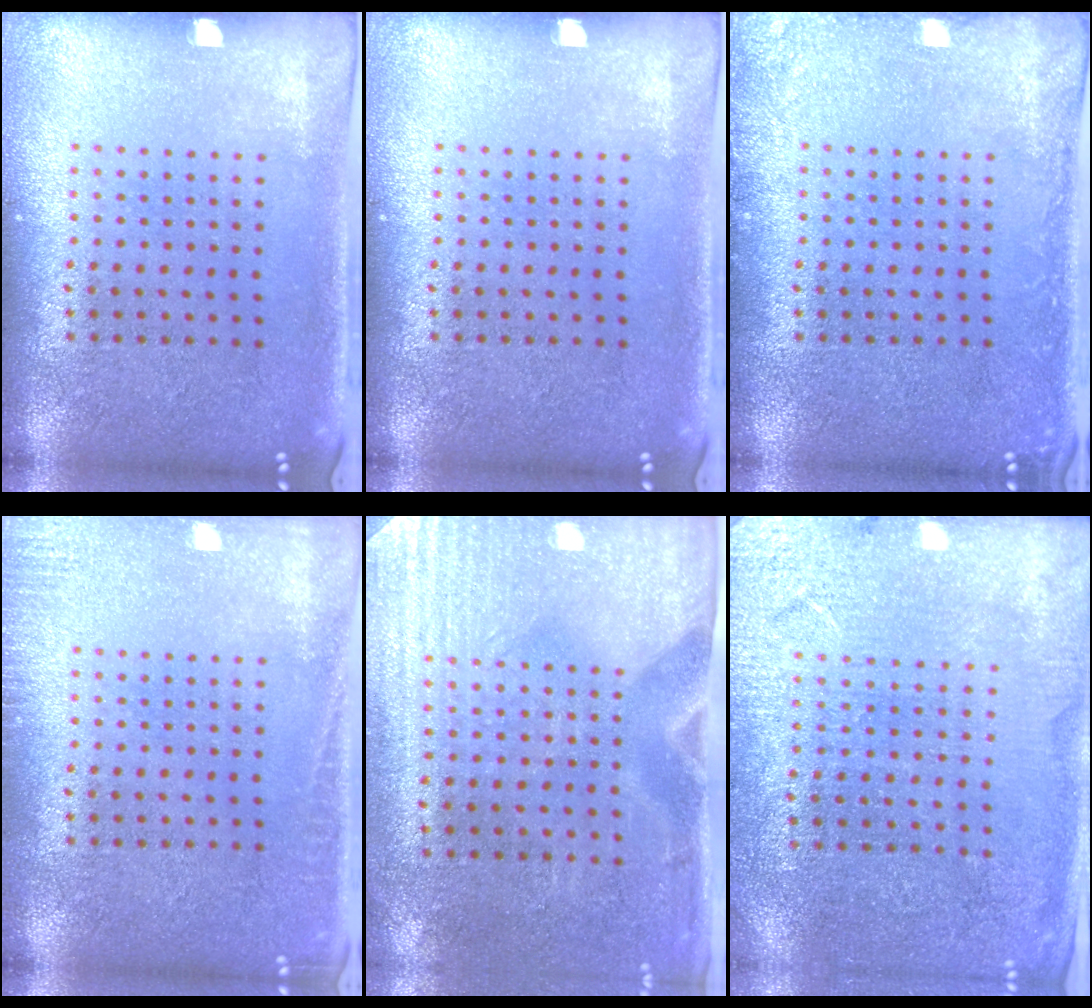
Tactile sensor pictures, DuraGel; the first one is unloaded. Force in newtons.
{"total": 0.0}
{"total": 1.4, "press": 1.4, "slide": 0.2}
{"total": 1.6, "press": 1.6, "slide": 0.4}
{"total": 3.0, "press": 2.6, "slide": 1.5}
{"total": 2.8, "press": 2.8, "slide": 0.1}